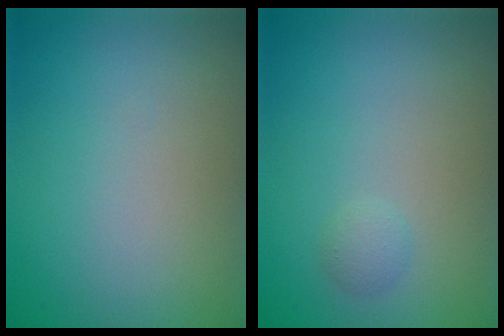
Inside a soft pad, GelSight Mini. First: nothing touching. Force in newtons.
{"total": 0.8, "press": 0.8, "slide": 0.0}